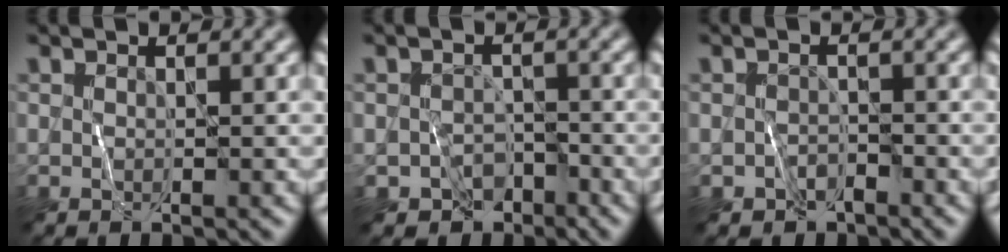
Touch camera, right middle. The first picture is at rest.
{"total": 4.3, "force": [-3.0, 2.7, 1.2], "torque": [-0.004, -0.002, -0.051]}
{"total": 1.8, "force": [-1.4, 1.0, 0.4], "torque": [-0.003, -0.003, -0.028]}